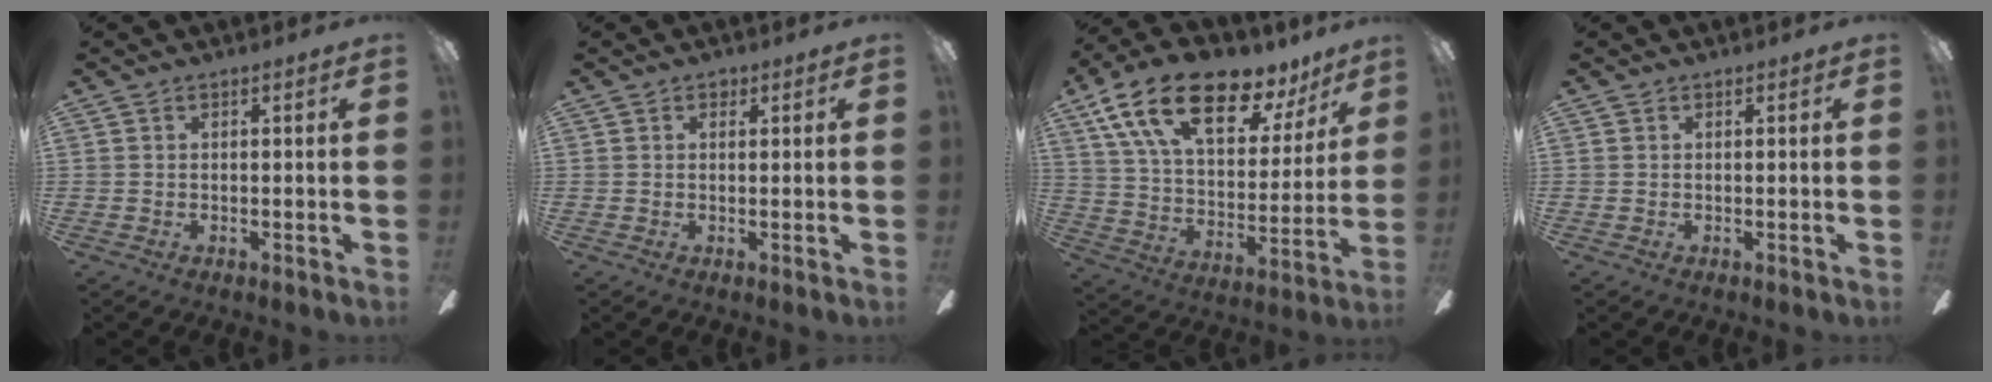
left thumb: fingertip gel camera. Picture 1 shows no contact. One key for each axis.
{"total": 1.1, "fx": 0.6, "fy": 0.7, "fz": 0.5, "tx": -0.002, "ty": -0.002, "tz": 0.010}
{"total": 22.0, "fx": 13.8, "fy": 10.2, "fz": 13.9, "tx": -0.233, "ty": -0.073, "tz": 0.238}
{"total": 0.0}